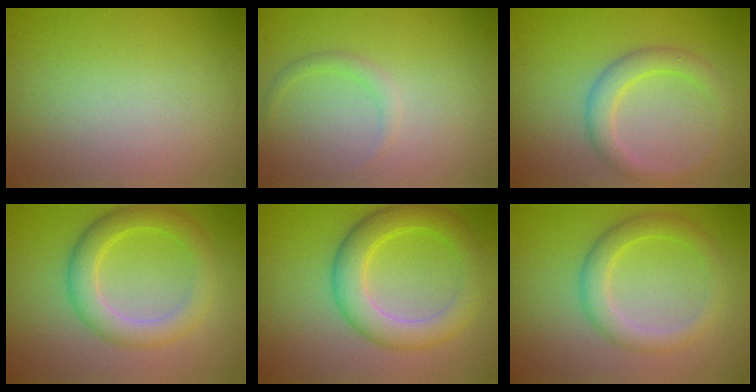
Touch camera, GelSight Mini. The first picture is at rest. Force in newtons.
{"total": 1.1, "press": 1.1, "slide": 0.0}
{"total": 2.8, "press": 2.8, "slide": 0.1}
{"total": 4.1, "press": 4.0, "slide": 0.3}
{"total": 5.0, "press": 5.0, "slide": 0.2}
{"total": 3.0, "press": 3.0, "slide": 0.1}